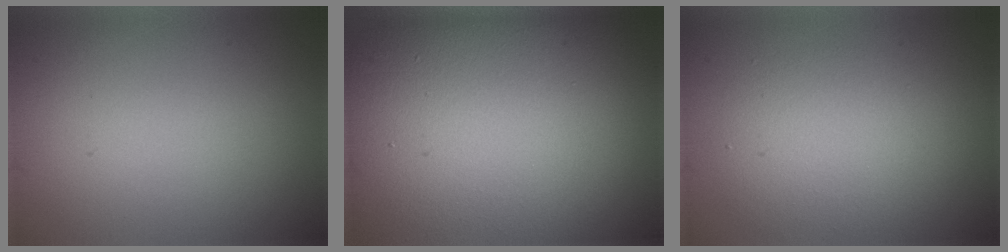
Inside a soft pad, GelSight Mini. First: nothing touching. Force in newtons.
{"total": 20.6, "press": 20.5, "slide": 1.4}
{"total": 4.5, "press": 4.5, "slide": 0.1}